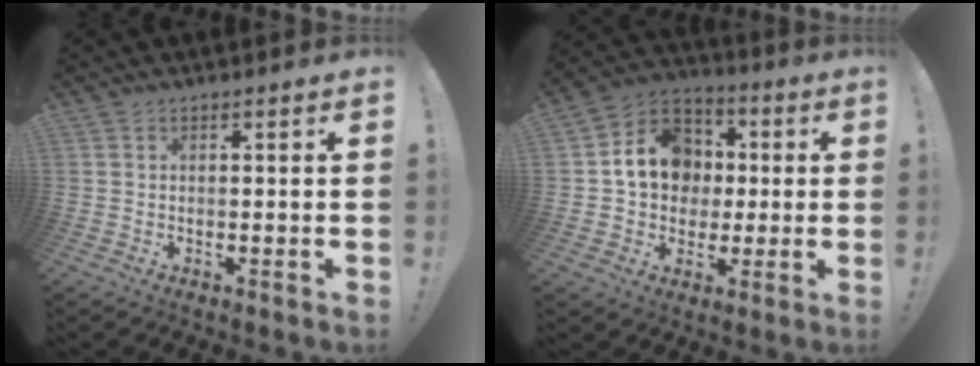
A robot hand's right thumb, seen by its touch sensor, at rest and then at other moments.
{"total": 14.9, "force": [1.6, 12.9, 7.3], "torque": [-0.083, 0.008, 0.041]}